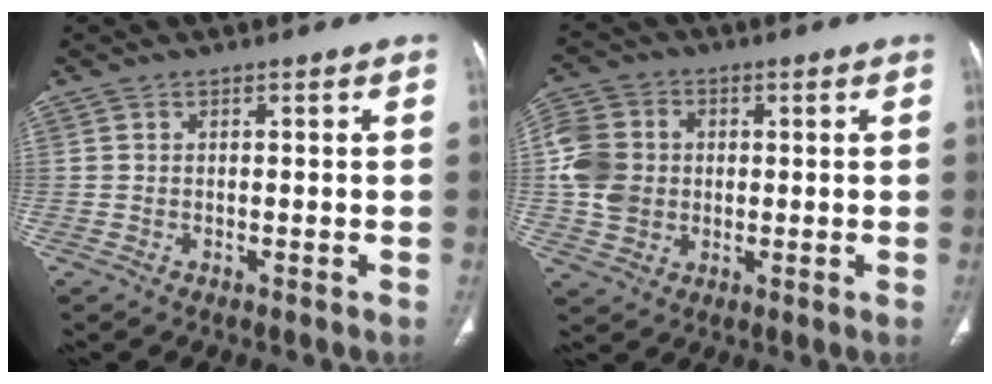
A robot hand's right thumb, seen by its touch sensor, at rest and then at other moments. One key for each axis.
{"total": 10.1, "fx": 0.2, "fy": 8.7, "fz": 5.3, "tx": -0.096, "ty": 0.012, "tz": 0.000}